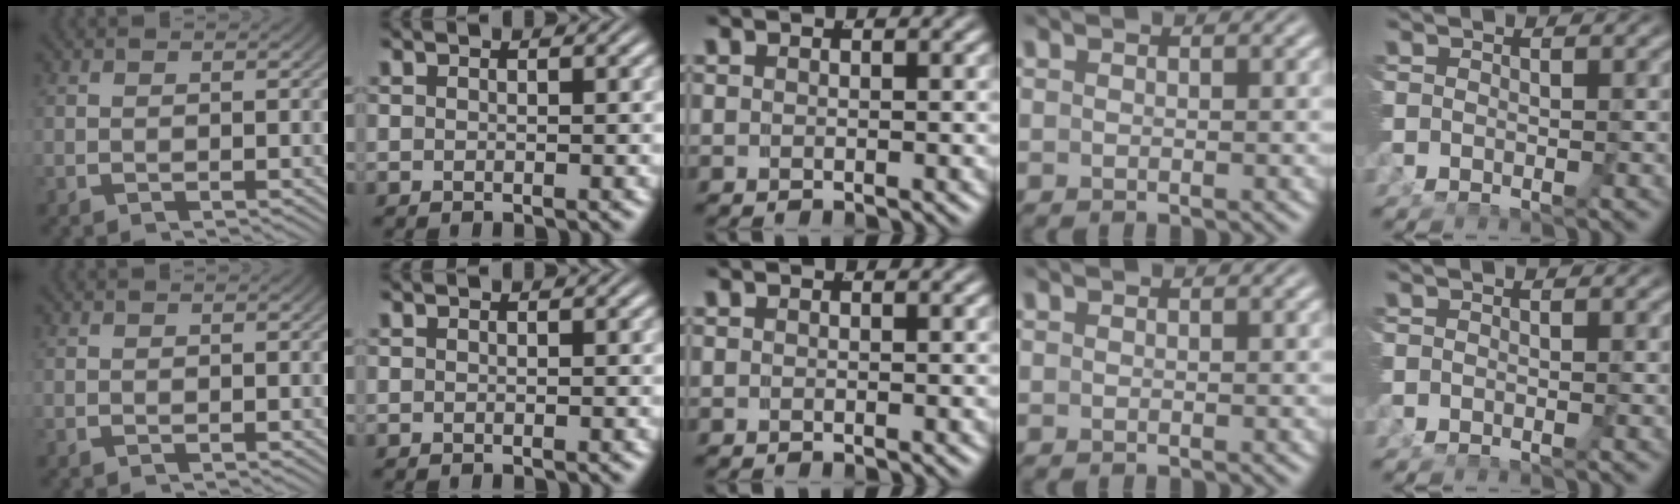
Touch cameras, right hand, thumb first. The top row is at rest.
{}